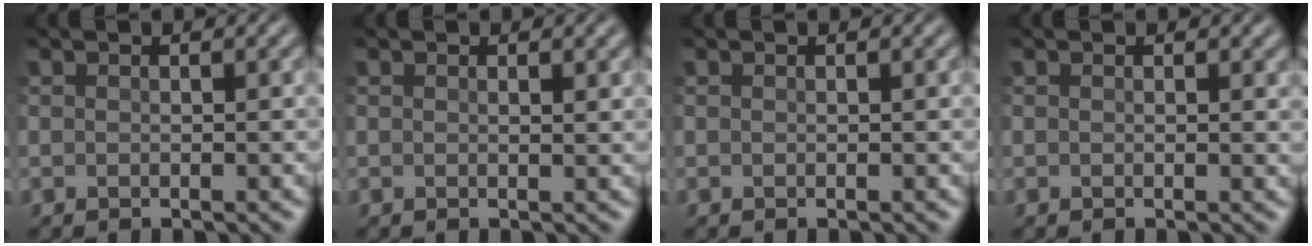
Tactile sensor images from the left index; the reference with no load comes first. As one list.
[{"total": 0.6, "force": [0.4, 0.1, 0.4], "torque": [-0.003, 0.000, 0.007]}, {"total": 0.0}, {"total": 0.6, "force": [0.4, 0.1, 0.4], "torque": [-0.003, 0.000, 0.008]}]